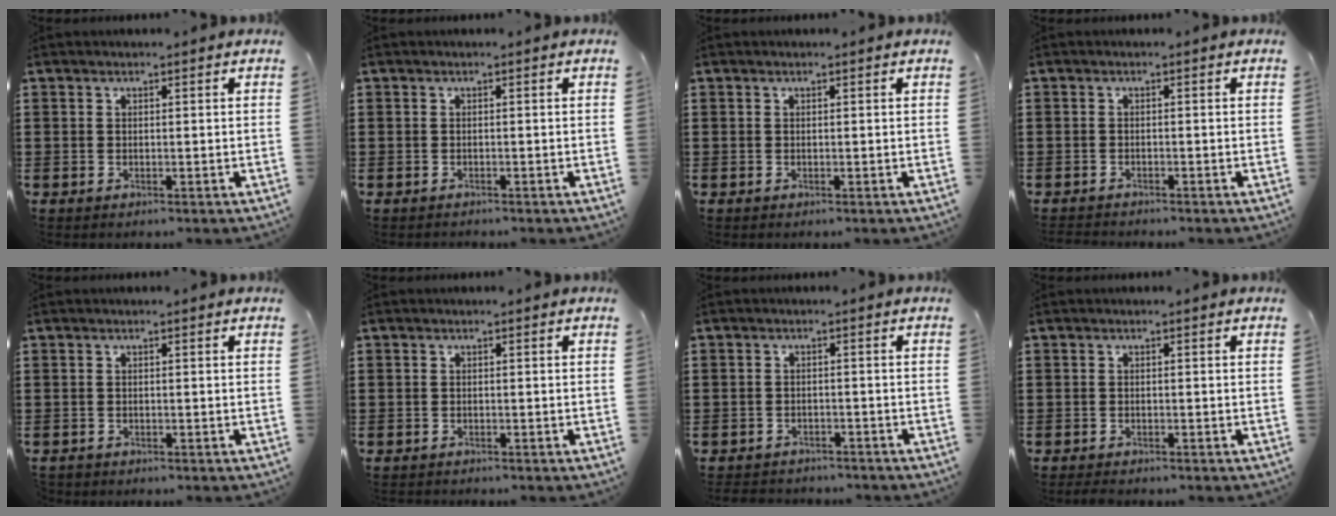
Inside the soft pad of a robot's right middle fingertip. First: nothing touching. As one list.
[{"total": 0.6, "force": [-0.5, 0.2, -0.1], "torque": [0.003, 0.004, -0.013]}, {"total": 0.0}, {"total": 1.2, "force": [-1.2, 0.2, -0.1], "torque": [-0.002, 0.001, -0.026]}, {"total": 0.5, "force": [-0.5, 0.1, -0.1], "torque": [0.000, 0.001, -0.012]}, {"total": 0.9, "force": [-0.8, 0.3, -0.2], "torque": [0.002, 0.003, -0.019]}, {"total": 2.3, "force": [-2.3, 0.5, -0.4], "torque": [-0.001, 0.001, -0.052]}, {"total": 1.1, "force": [-1.0, 0.4, 0.0], "torque": [-0.002, 0.002, -0.023]}]